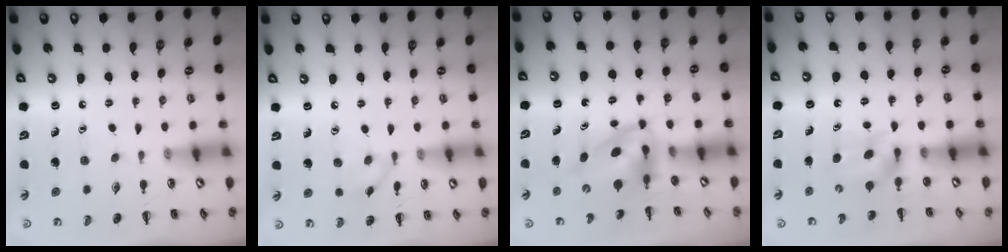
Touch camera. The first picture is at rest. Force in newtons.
{"total": 4.3, "press": 3.9, "slide": 1.8}
{"total": 3.7, "press": 3.6, "slide": 0.6}
{"total": 3.9, "press": 3.8, "slide": 1.1}